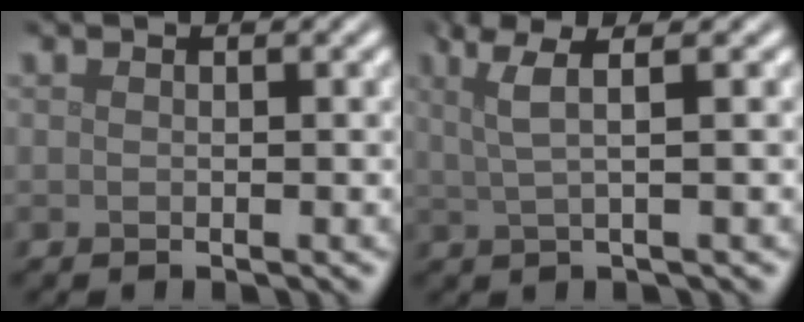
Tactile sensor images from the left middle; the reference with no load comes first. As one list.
[{"total": 3.3, "force": [1.2, 0.6, 3.0], "torque": [-0.052, 0.006, 0.020]}]